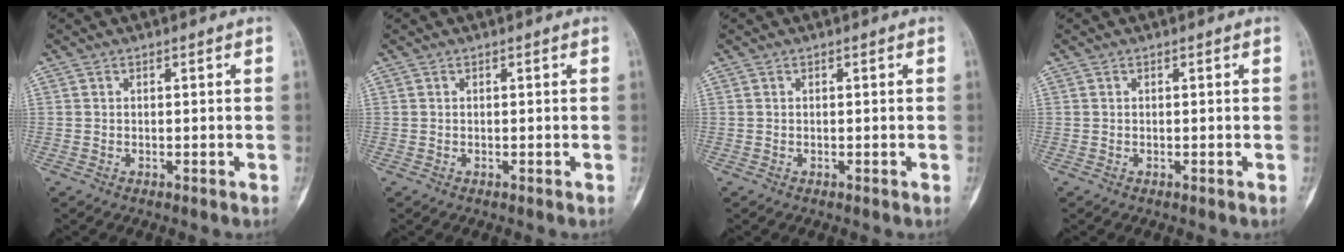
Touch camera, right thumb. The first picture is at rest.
{"total": 0.0}
{"total": 0.0}
{"total": 0.0}